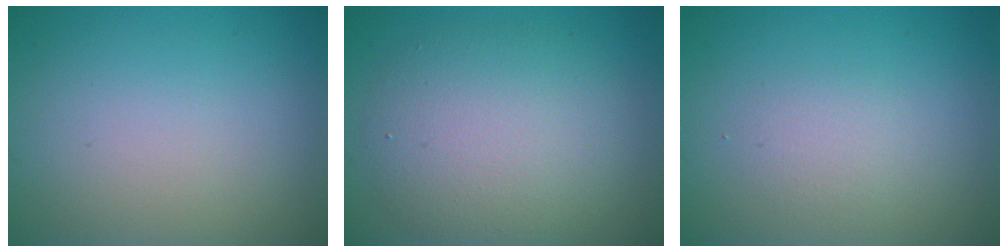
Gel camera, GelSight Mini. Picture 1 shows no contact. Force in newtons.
{"total": 6.4, "press": 6.4, "slide": 0.5}
{"total": 1.4, "press": 1.4, "slide": 0.1}